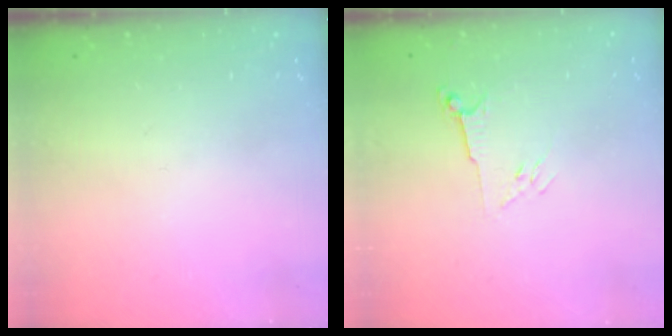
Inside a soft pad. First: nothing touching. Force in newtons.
{"total": 3.5, "press": 3.5, "slide": 0.7}